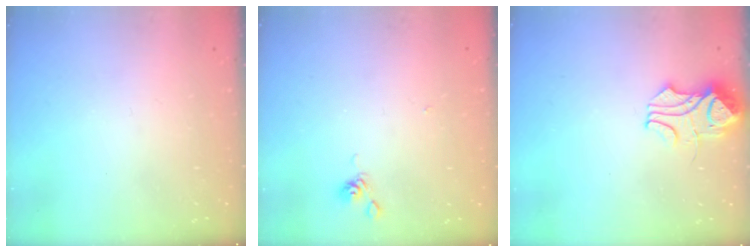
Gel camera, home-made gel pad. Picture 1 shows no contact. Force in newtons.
{"total": 7.8, "press": 7.8, "slide": 0.2}
{"total": 4.6, "press": 4.6, "slide": 0.3}